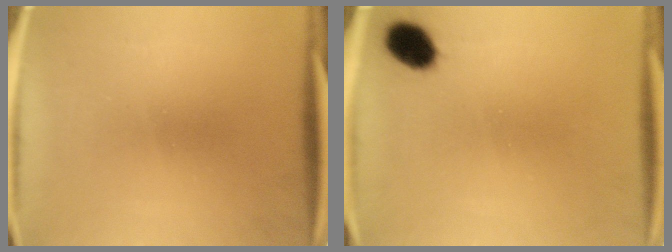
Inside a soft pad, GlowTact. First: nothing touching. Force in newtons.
{"total": 5.9}